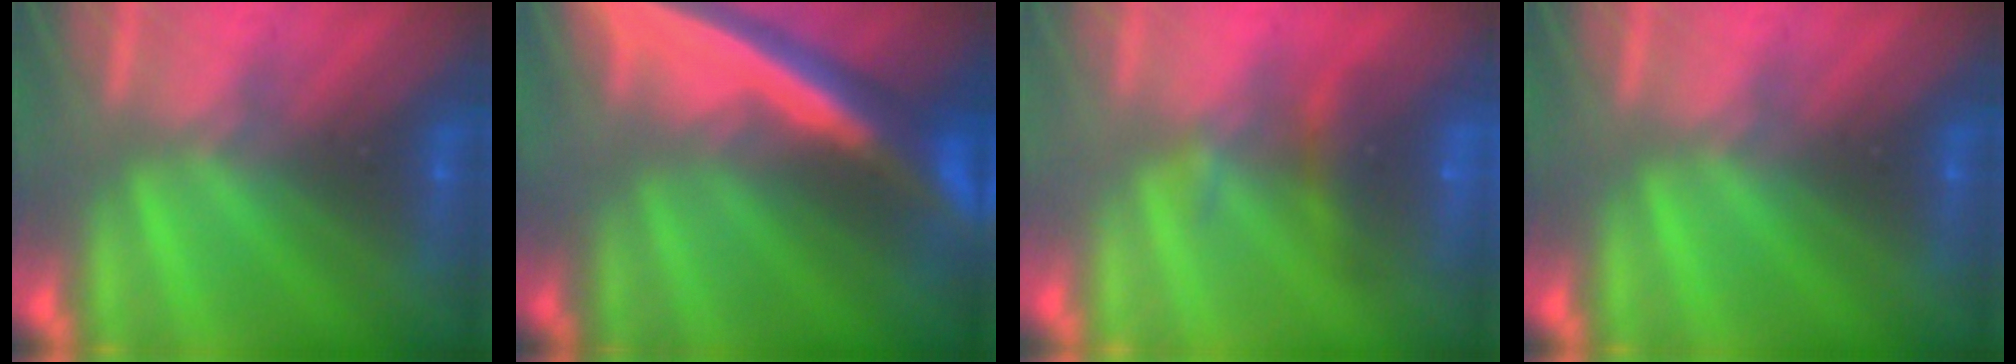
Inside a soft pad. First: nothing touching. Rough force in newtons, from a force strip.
{"total": 5.9}
{"total": 9.8}
{"total": 0.0}